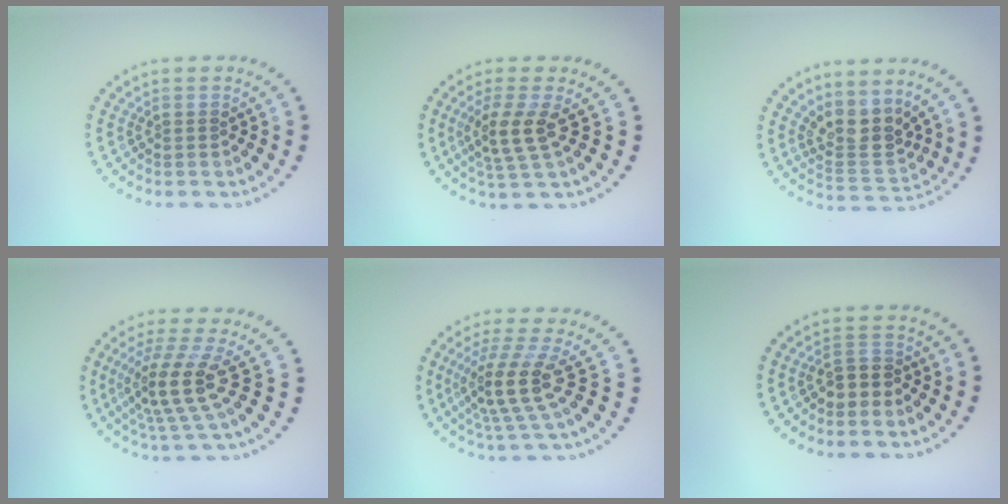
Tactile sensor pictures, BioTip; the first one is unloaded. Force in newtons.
{"total": 3.2, "press": 2.8, "slide": 1.5}
{"total": 3.3, "press": 2.5, "slide": 2.1}
{"total": 4.6, "press": 3.4, "slide": 3.1}
{"total": 4.5, "press": 3.4, "slide": 3.0}
{"total": 2.4, "press": 2.2, "slide": 1.0}